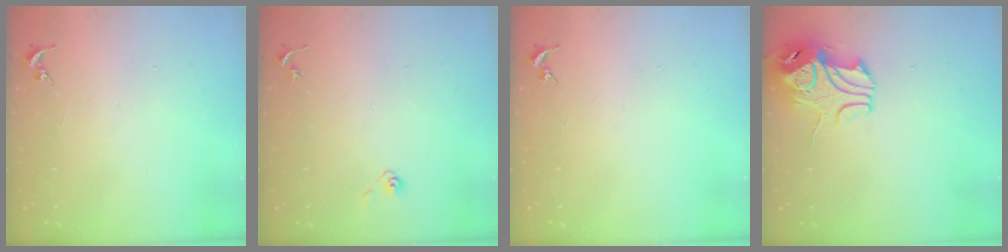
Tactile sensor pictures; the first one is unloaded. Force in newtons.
{"total": 3.6, "press": 3.0, "slide": 2.1}
{"total": 0.0}
{"total": 10.5, "press": 10.4, "slide": 1.5}